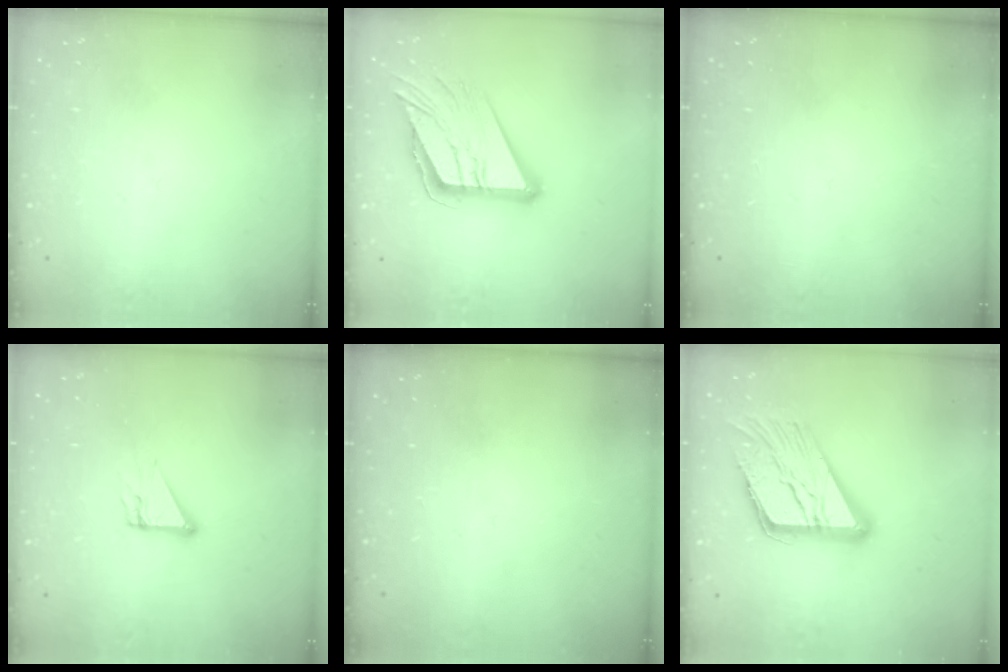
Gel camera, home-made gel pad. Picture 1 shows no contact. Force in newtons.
{"total": 19.1, "press": 19.0, "slide": 2.2}
{"total": 0.0}
{"total": 5.5, "press": 5.5, "slide": 0.3}
{"total": 0.0}
{"total": 18.9, "press": 18.8, "slide": 1.9}